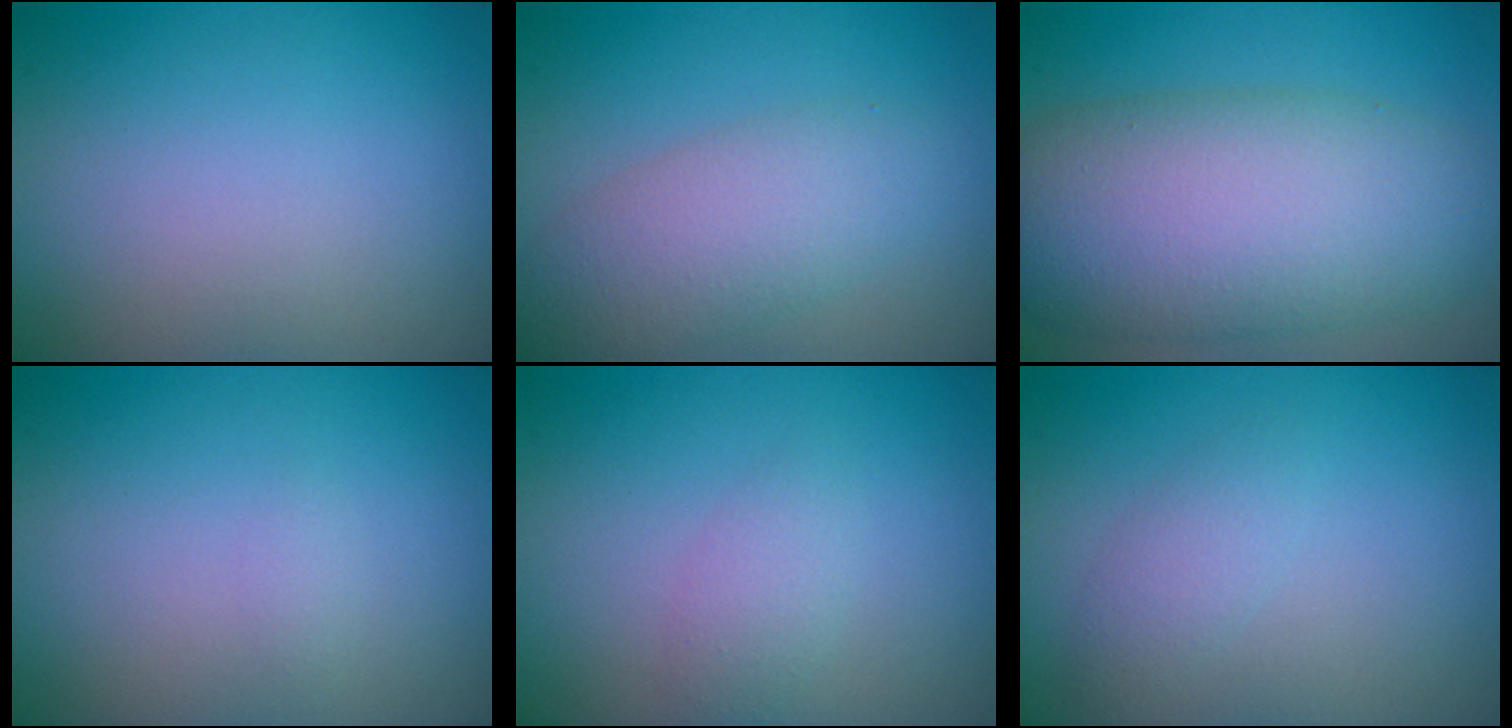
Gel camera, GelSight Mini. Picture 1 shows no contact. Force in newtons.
{"total": 4.5, "press": 4.5, "slide": 0.3}
{"total": 10.4, "press": 10.4, "slide": 0.1}
{"total": 0.5, "press": 0.5, "slide": 0.1}
{"total": 1.6, "press": 1.6, "slide": 0.0}
{"total": 1.6, "press": 1.6, "slide": 0.1}